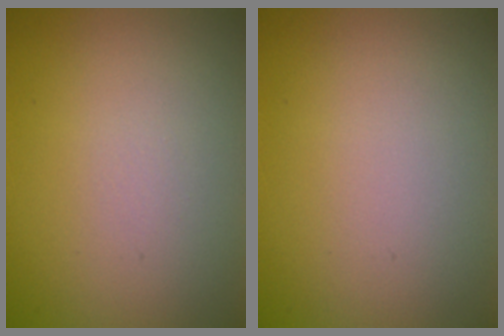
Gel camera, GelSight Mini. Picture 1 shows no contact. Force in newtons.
{"total": 0.0}